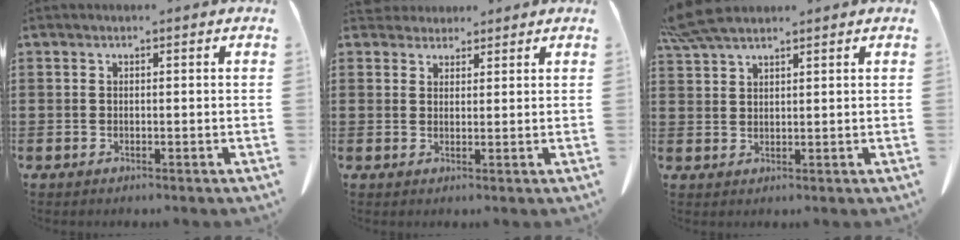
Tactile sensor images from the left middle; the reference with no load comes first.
{"total": 2.7, "force": [2.5, 1.0, 0.1], "torque": [-0.002, -0.003, 0.048]}
{"total": 5.3, "force": [4.4, 0.9, 2.8], "torque": [-0.066, -0.004, 0.084]}